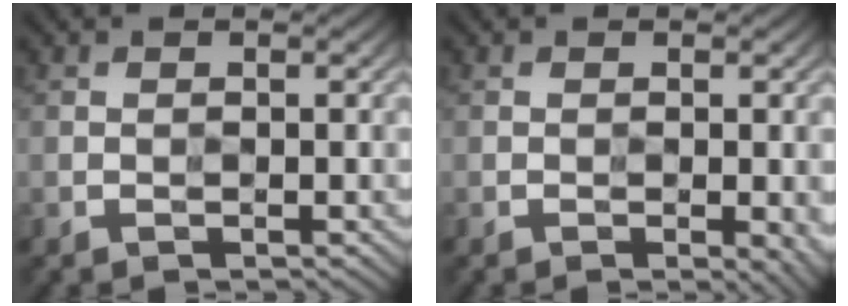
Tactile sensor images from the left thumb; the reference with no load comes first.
{"total": 4.7, "force": [-1.6, 1.9, 4.0], "torque": [-0.039, -0.012, -0.009]}